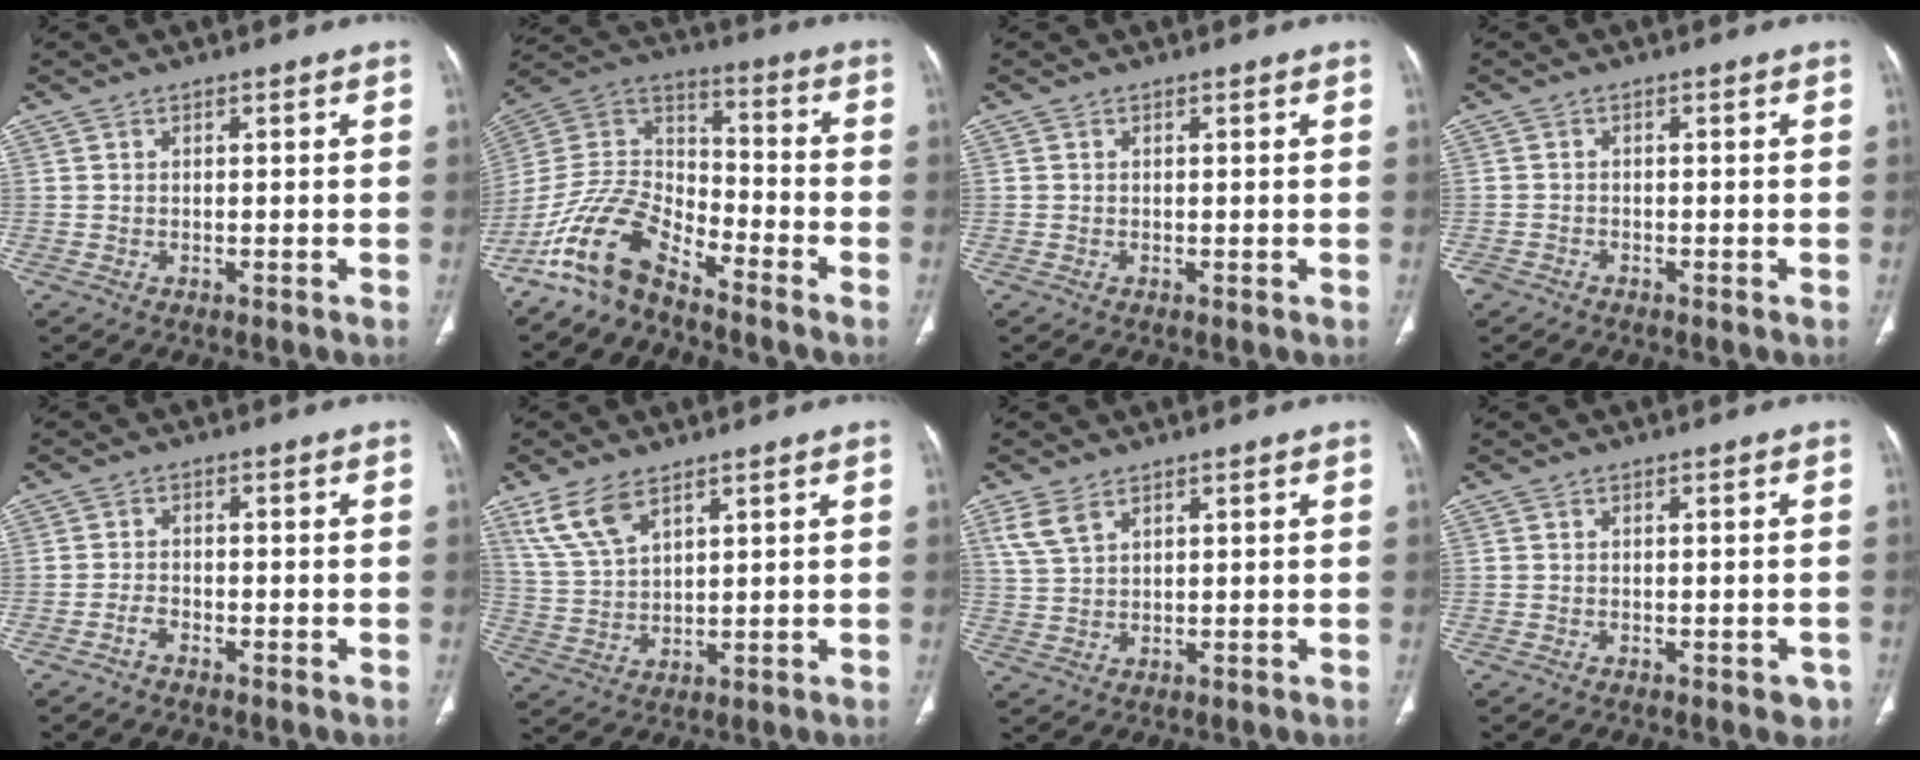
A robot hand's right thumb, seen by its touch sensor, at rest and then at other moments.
{"total": 12.6, "force": [-9.9, 4.9, 6.0], "torque": [-0.114, 0.085, -0.201]}
{"total": 0.0}
{"total": 1.6, "force": [-1.4, 0.8, 0.3], "torque": [-0.012, 0.000, -0.026]}
{"total": 1.8, "force": [-1.4, 0.6, 0.8], "torque": [-0.018, 0.009, -0.028]}
{"total": 7.9, "force": [5.1, 3.4, 5.0], "torque": [-0.099, -0.015, 0.112]}
{"total": 4.5, "force": [2.7, 2.4, 2.6], "torque": [-0.055, -0.002, 0.065]}
{"total": 2.2, "force": [-1.3, 1.1, 1.4], "torque": [0.000, 0.005, -0.013]}